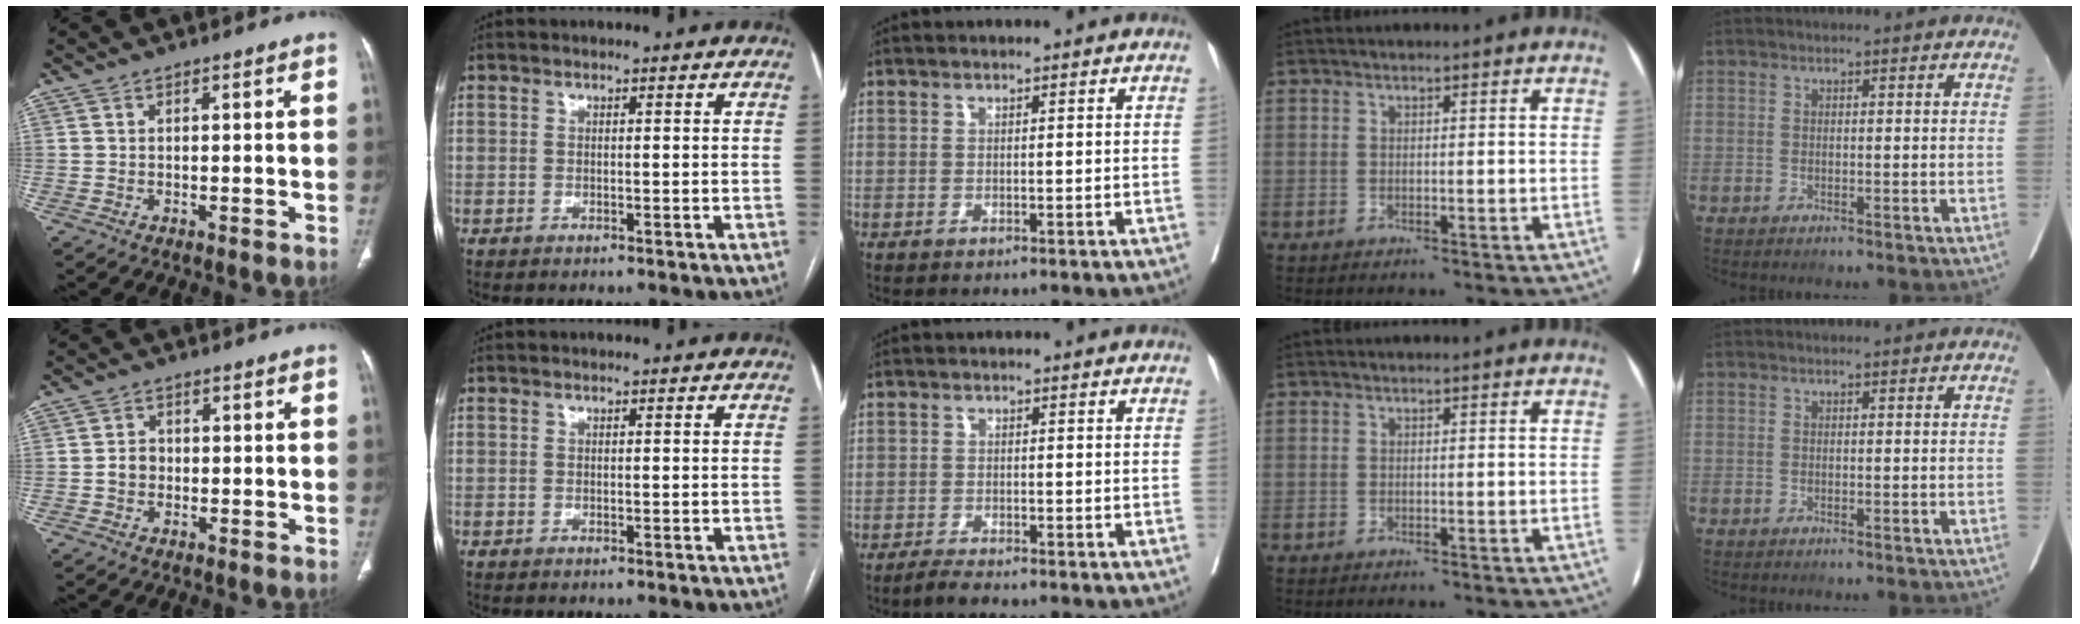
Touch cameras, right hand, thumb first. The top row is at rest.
{"thumb": {"total": 2.6, "force": [-0.4, 2.3, 1.3], "torque": [-0.012, 0.010, -0.012]}, "middle": {"total": 1.9, "force": [-1.7, 0.1, 0.7], "torque": [-0.019, -0.005, -0.032]}}